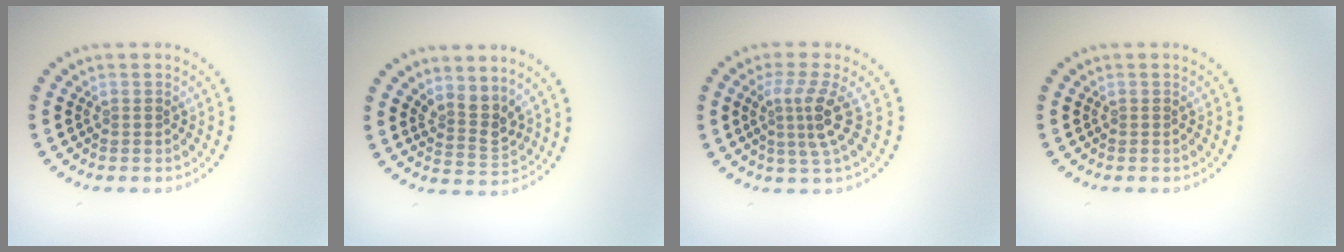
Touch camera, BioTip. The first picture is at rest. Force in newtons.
{"total": 2.6, "press": 2.0, "slide": 1.7}
{"total": 3.2, "press": 2.3, "slide": 2.3}
{"total": 0.0}